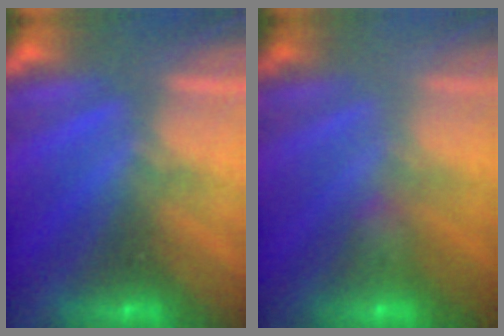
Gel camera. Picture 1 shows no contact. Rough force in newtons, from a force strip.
{"total": 2.2}